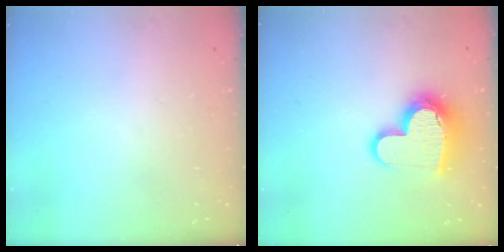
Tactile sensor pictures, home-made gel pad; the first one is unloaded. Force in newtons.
{"total": 14.6, "press": 14.5, "slide": 1.2}